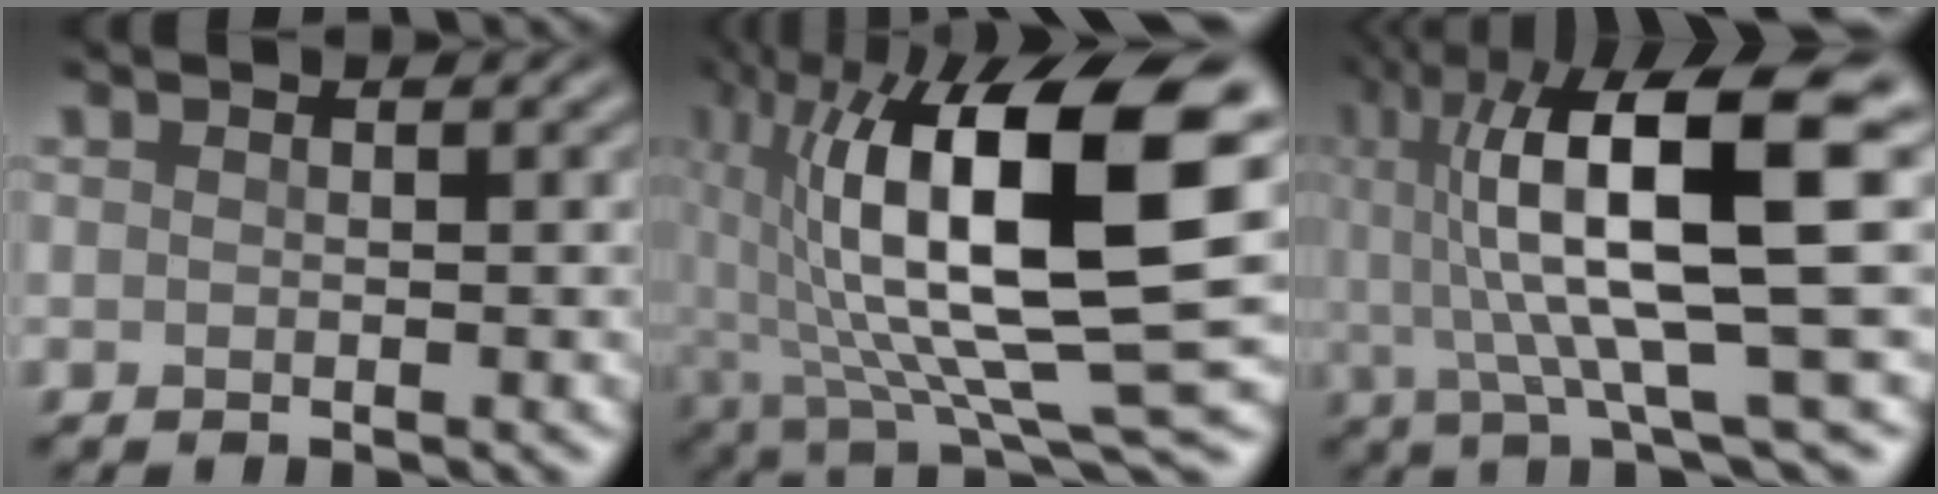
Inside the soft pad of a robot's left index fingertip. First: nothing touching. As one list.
[{"total": 16.4, "force": [2.8, 5.7, 15.2], "torque": [-0.270, -0.006, 0.047]}, {"total": 13.1, "force": [2.0, 3.0, 12.6], "torque": [-0.197, 0.013, 0.036]}]